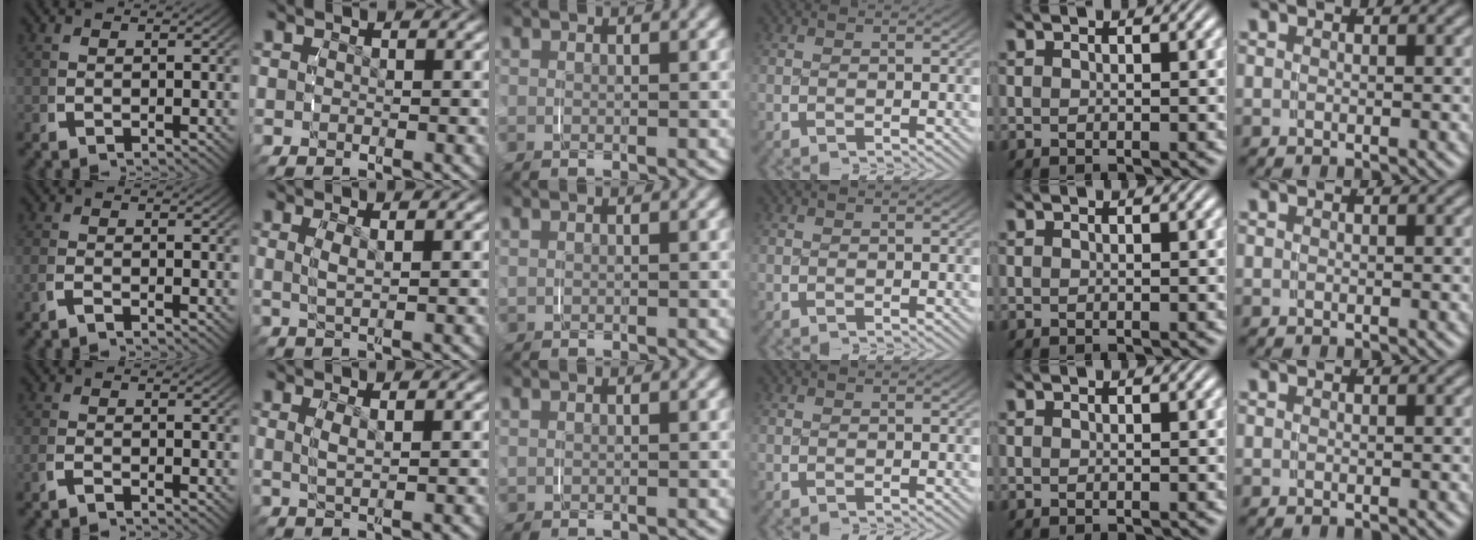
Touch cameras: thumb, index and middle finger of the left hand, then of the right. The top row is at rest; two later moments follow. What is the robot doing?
{"motion": "grasp_and_lifting", "object": "paper"}